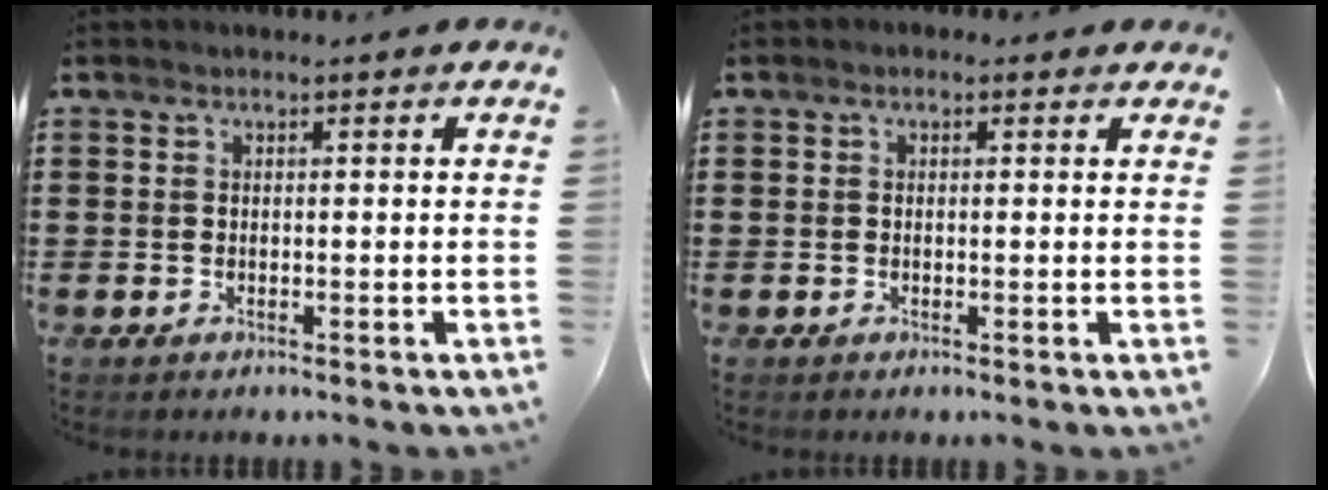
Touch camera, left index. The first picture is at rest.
{"total": 0.7, "force": [0.0, 0.7, 0.2], "torque": [-0.007, 0.007, -0.002]}